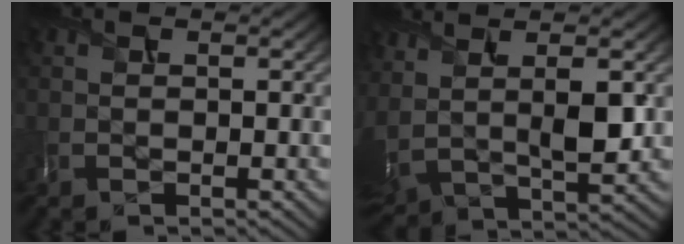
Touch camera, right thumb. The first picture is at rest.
{"total": 7.5, "force": [2.7, 3.1, 6.2], "torque": [-0.166, -0.002, 0.063]}